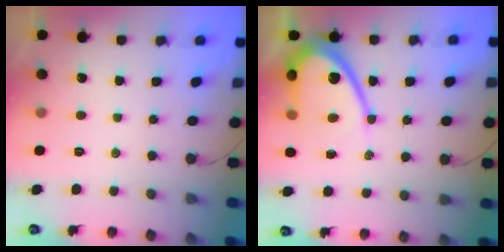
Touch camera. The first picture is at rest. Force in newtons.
{"total": 11.8, "press": 11.7, "slide": 1.1}